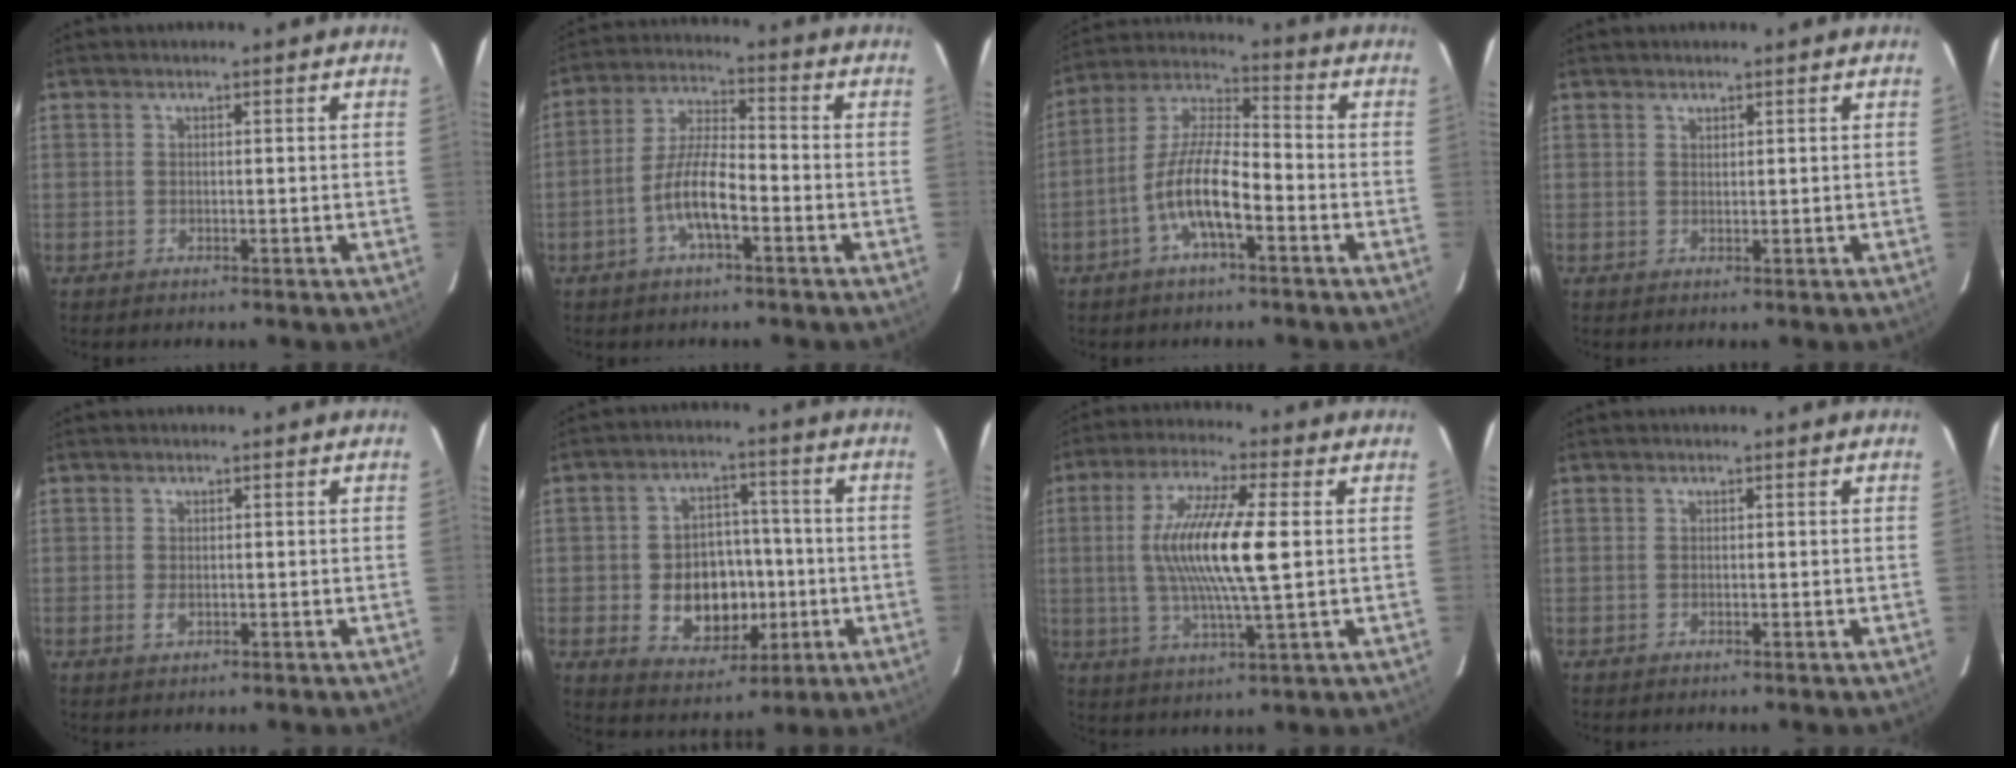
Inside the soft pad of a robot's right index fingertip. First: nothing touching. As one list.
[{"total": 8.3, "force": [-3.6, 2.3, 7.2], "torque": [-0.150, 0.006, -0.065]}, {"total": 10.7, "force": [-4.5, 3.1, 9.3], "torque": [-0.194, 0.005, -0.087]}, {"total": 0.8, "force": [0.7, 0.3, 0.2], "torque": [-0.003, 0.001, 0.013]}, {"total": 1.6, "force": [-0.3, 1.2, 1.0], "torque": [-0.020, -0.001, -0.005]}, {"total": 12.1, "force": [-2.4, 9.3, 7.4], "torque": [-0.155, 0.013, -0.015]}, {"total": 14.4, "force": [1.0, 2.0, 14.2], "torque": [-0.272, -0.001, 0.018]}, {"total": 0.0}]